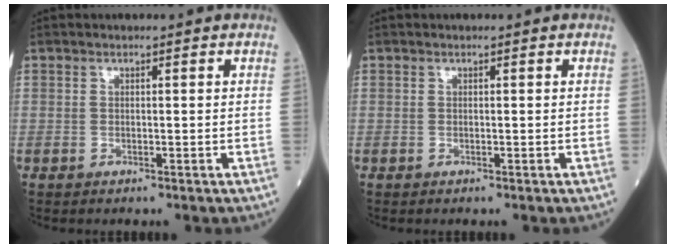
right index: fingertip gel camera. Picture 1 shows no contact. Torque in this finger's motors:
{"motor_torque": [0.00, 0.00, 0.00, 0.00]}